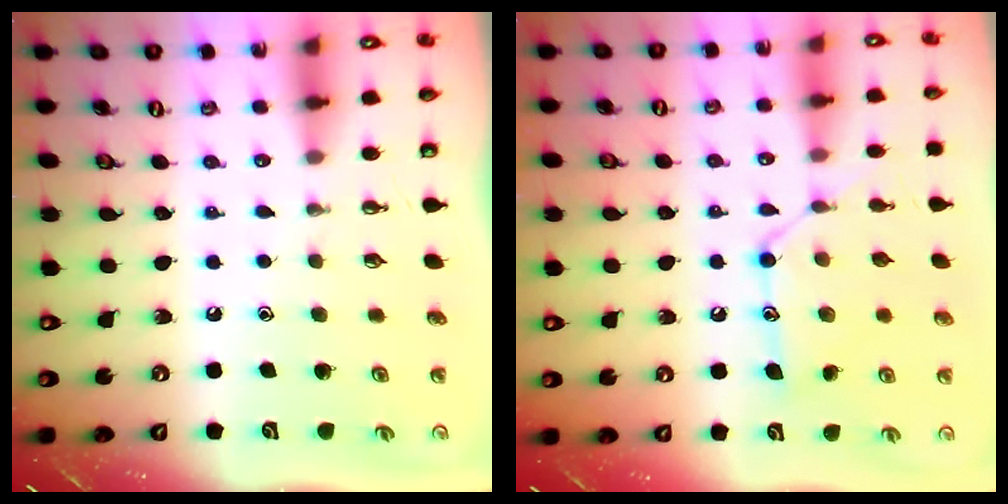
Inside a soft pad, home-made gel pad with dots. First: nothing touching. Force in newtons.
{"total": 13.8, "press": 13.7, "slide": 1.0}